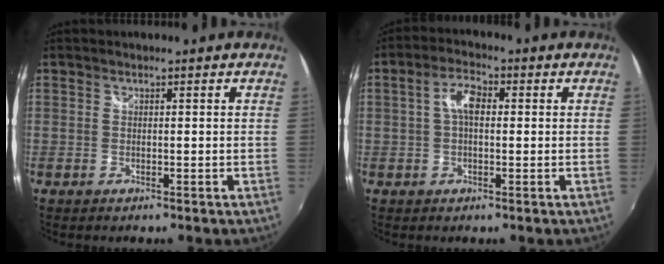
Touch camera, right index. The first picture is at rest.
{"total": 4.7, "force": [0.5, 2.4, 4.0], "torque": [-0.077, 0.016, 0.008]}